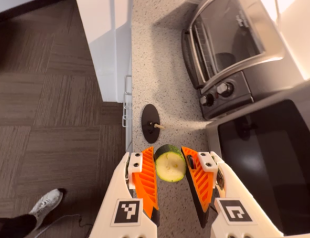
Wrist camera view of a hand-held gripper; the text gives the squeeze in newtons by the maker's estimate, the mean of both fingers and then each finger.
{"total": 9.7, "left": 9.5, "right": 9.8}